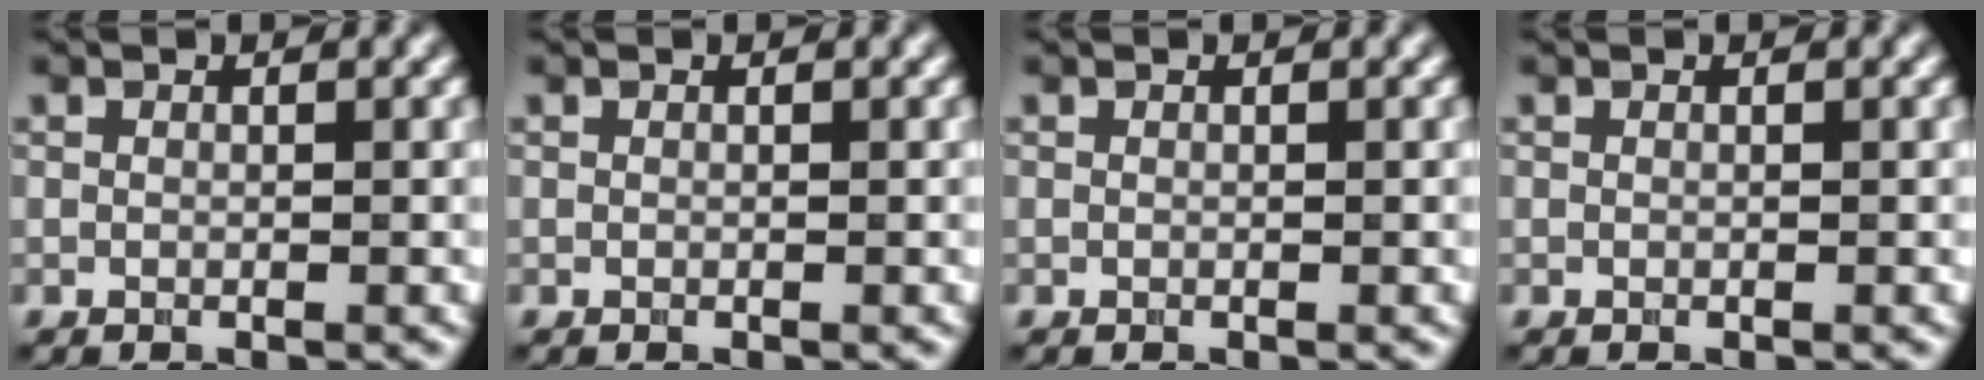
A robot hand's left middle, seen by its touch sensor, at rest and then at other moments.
{"total": 0.0}
{"total": 0.0}
{"total": 0.0}